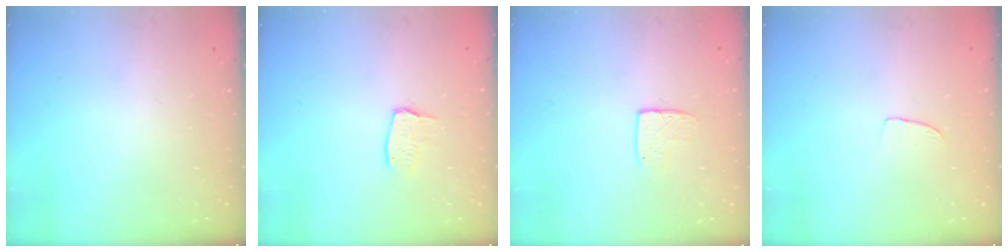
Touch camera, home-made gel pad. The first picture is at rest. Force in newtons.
{"total": 3.0, "press": 3.0, "slide": 0.2}
{"total": 6.5, "press": 6.5, "slide": 0.4}
{"total": 2.5, "press": 2.5, "slide": 0.1}